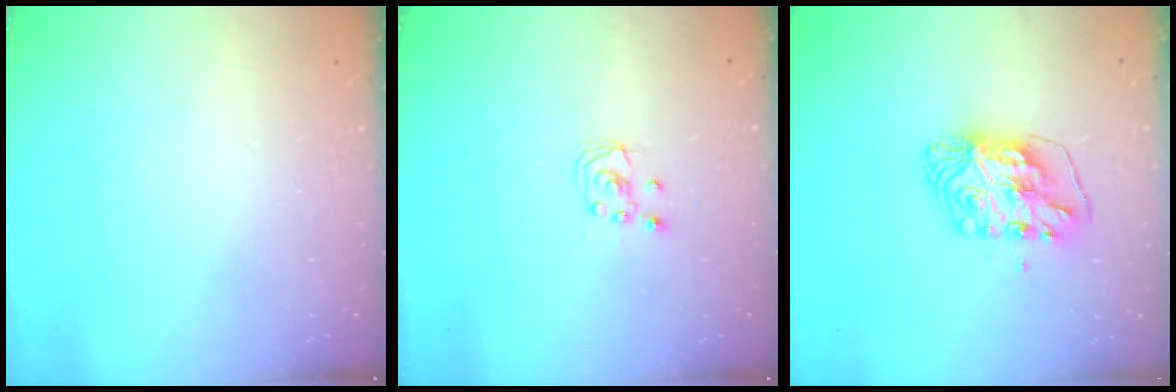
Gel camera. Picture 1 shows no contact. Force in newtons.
{"total": 2.3, "press": 2.2, "slide": 0.3}
{"total": 8.8, "press": 8.8, "slide": 0.8}